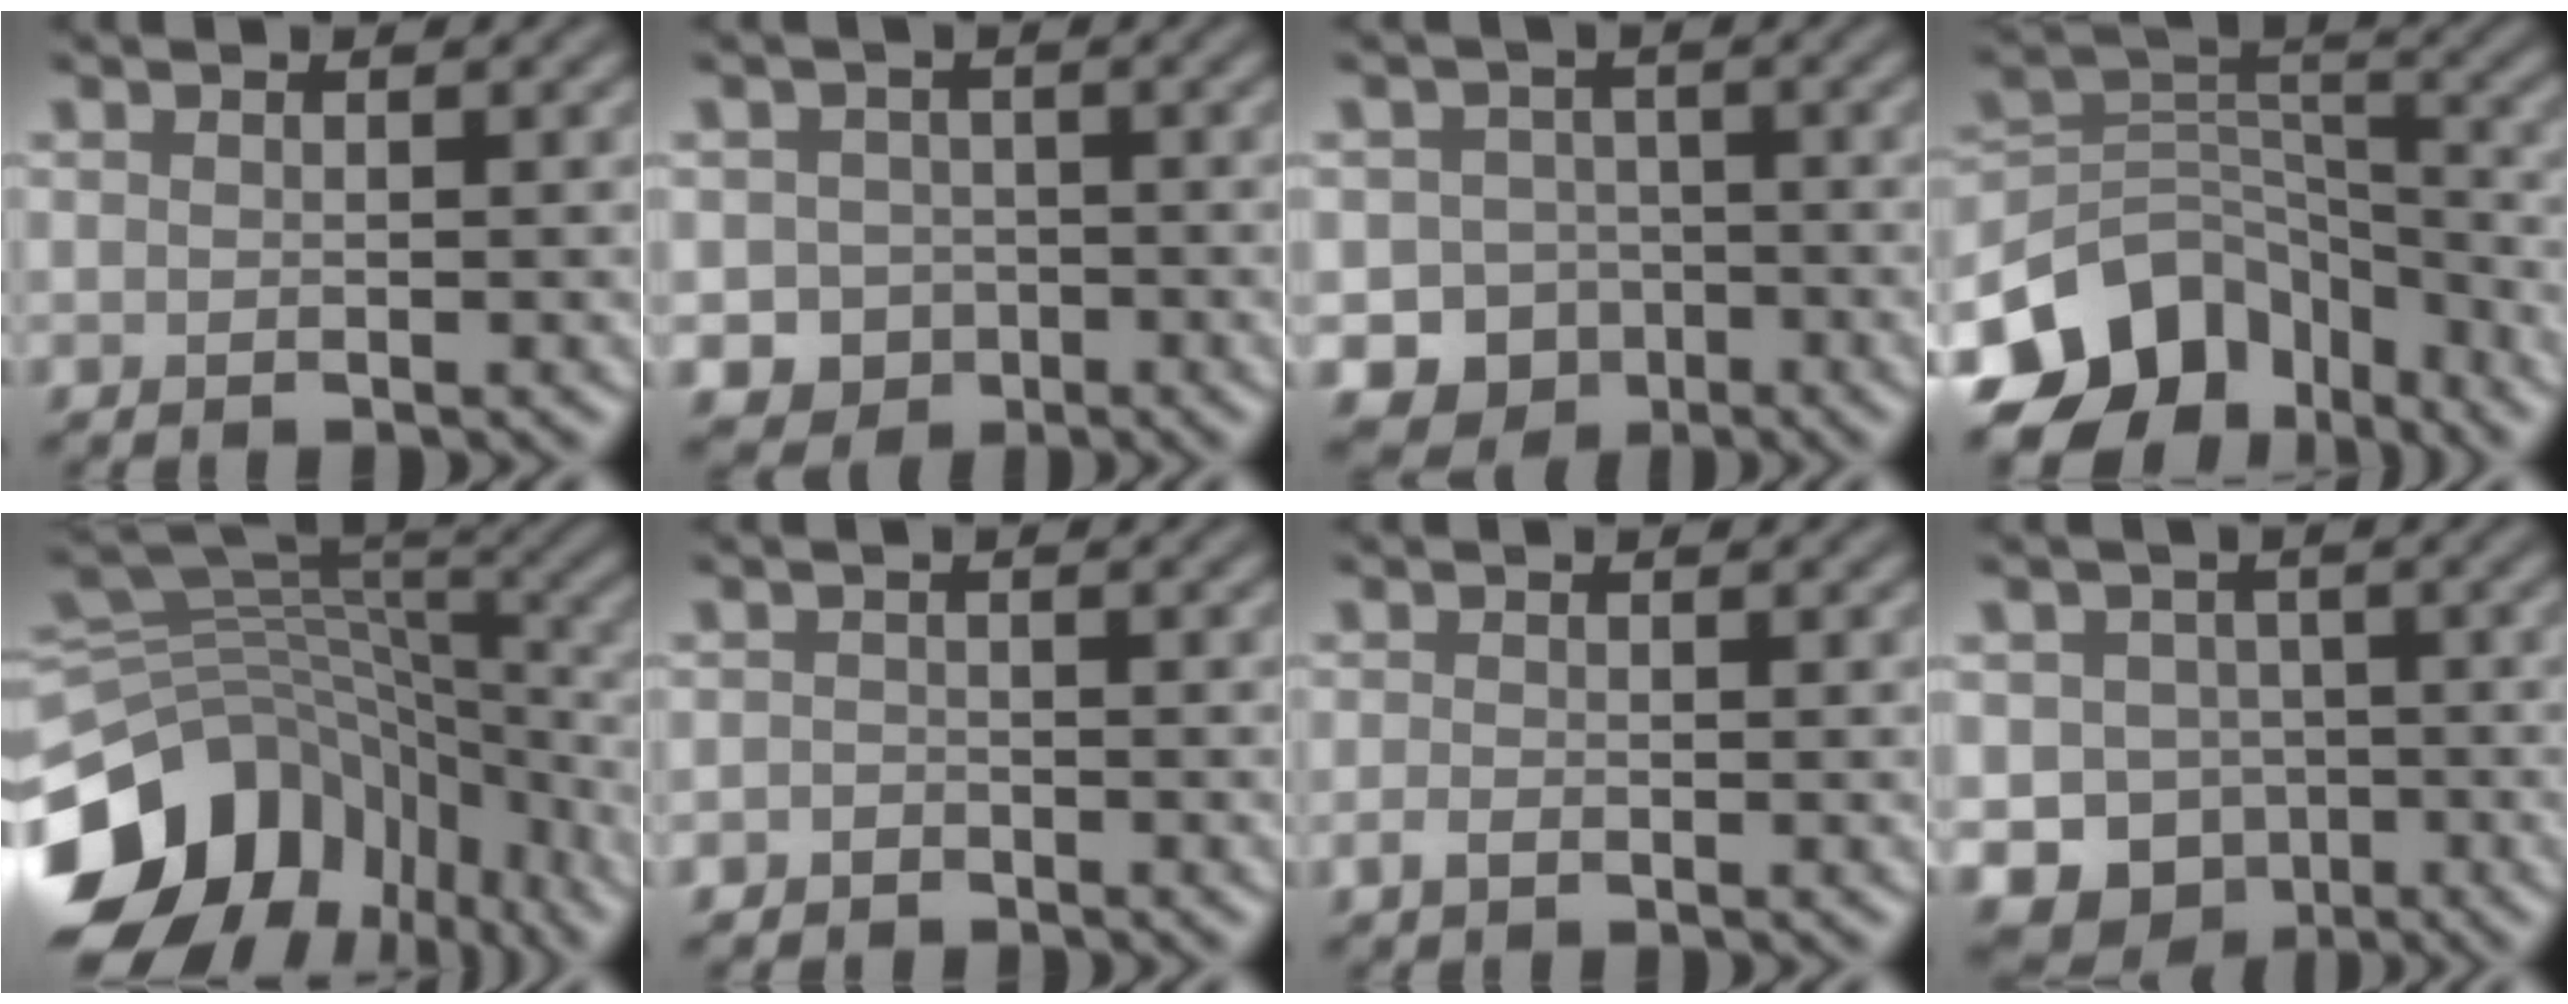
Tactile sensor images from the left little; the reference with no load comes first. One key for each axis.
{"total": 3.6, "fx": -1.3, "fy": 3.2, "fz": 0.7, "tx": 0.002, "ty": -0.003, "tz": -0.027}
{"total": 8.9, "fx": -4.6, "fy": 7.4, "fz": 1.6, "tx": 0.003, "ty": -0.036, "tz": -0.087}
{"total": 10.5, "fx": -6.9, "fy": 6.7, "fz": 4.0, "tx": -0.067, "ty": 0.006, "tz": -0.135}
{"total": 14.5, "fx": -7.0, "fy": 10.3, "fz": 7.3, "tx": -0.174, "ty": -0.005, "tz": -0.107}
{"total": 1.1, "fx": -0.9, "fy": 0.7, "fz": 0.0, "tx": 0.003, "ty": 0.002, "tz": -0.020}
{"total": 1.0, "fx": -0.6, "fy": 0.5, "fz": 0.6, "tx": -0.013, "ty": -0.003, "tz": -0.013}
{"total": 11.2, "fx": -5.1, "fy": 9.6, "fz": 2.8, "tx": -0.038, "ty": -0.041, "tz": -0.098}